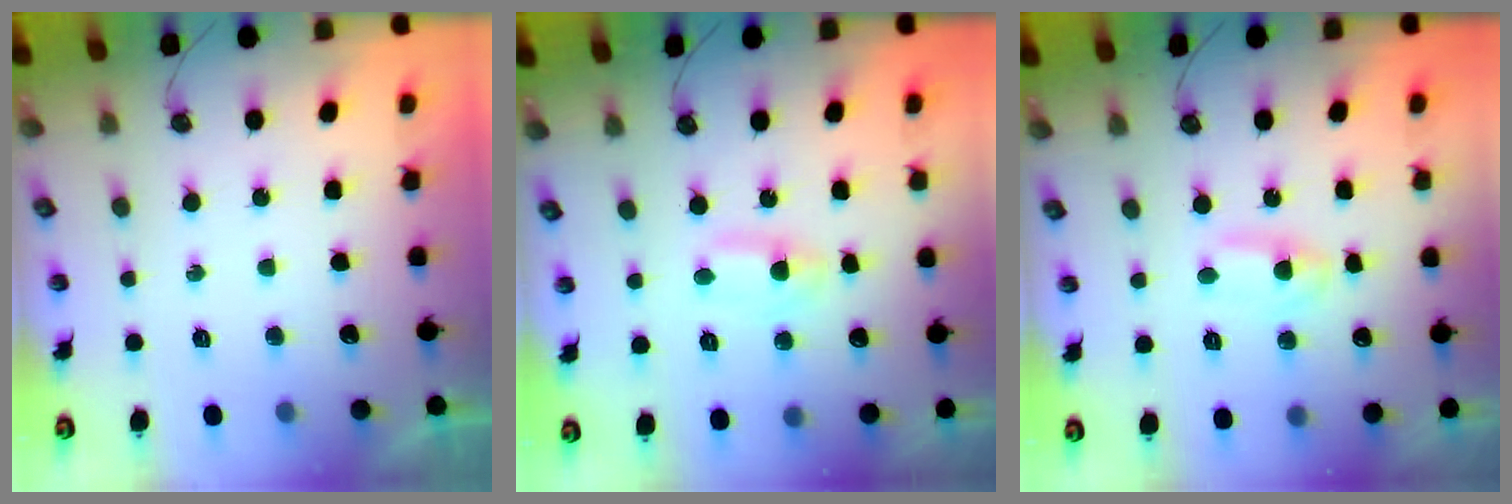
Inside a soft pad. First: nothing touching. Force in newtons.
{"total": 1.5, "press": 1.3, "slide": 0.7}
{"total": 1.9, "press": 1.9, "slide": 0.2}